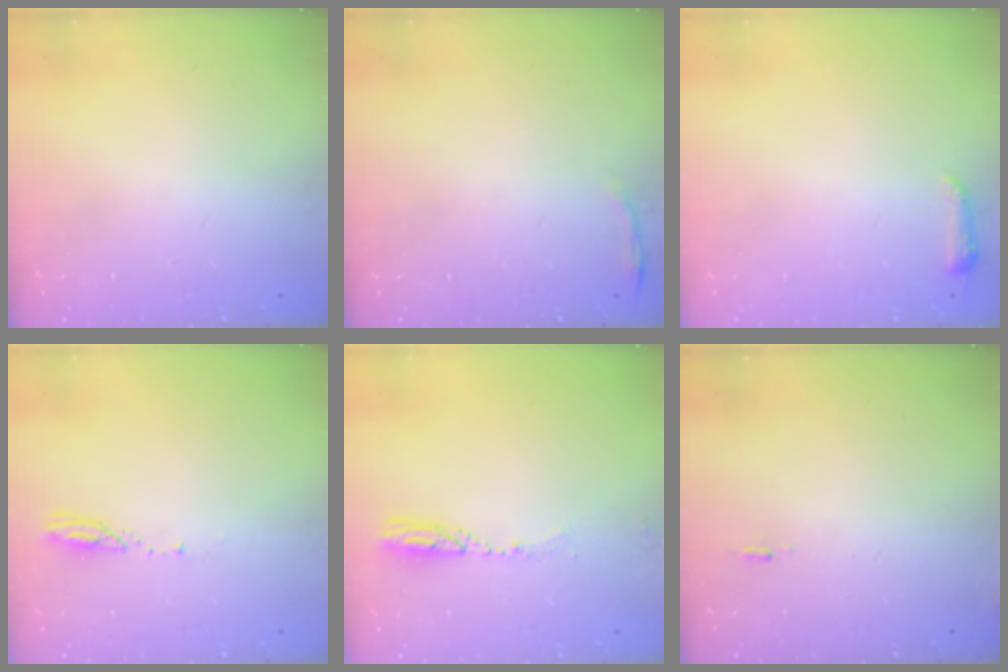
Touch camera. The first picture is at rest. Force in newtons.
{"total": 3.4, "press": 3.3, "slide": 0.9}
{"total": 3.7, "press": 3.7, "slide": 0.7}
{"total": 3.0, "press": 3.0, "slide": 0.2}
{"total": 5.0, "press": 4.9, "slide": 0.9}
{"total": 5.6, "press": 5.3, "slide": 1.8}